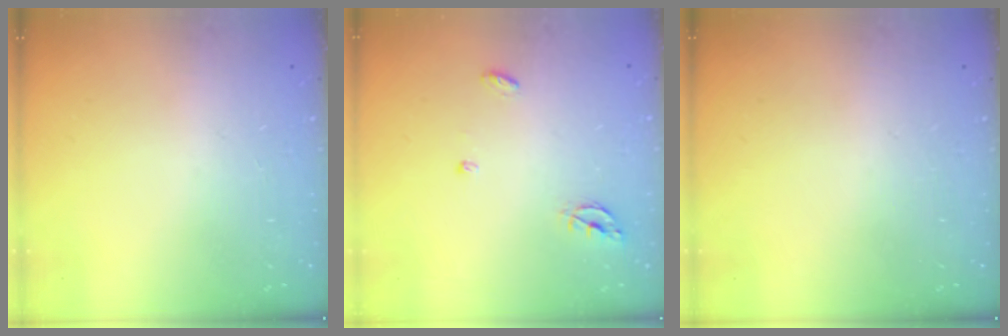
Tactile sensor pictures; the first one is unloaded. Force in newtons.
{"total": 4.2, "press": 4.2, "slide": 0.3}
{"total": 0.0}